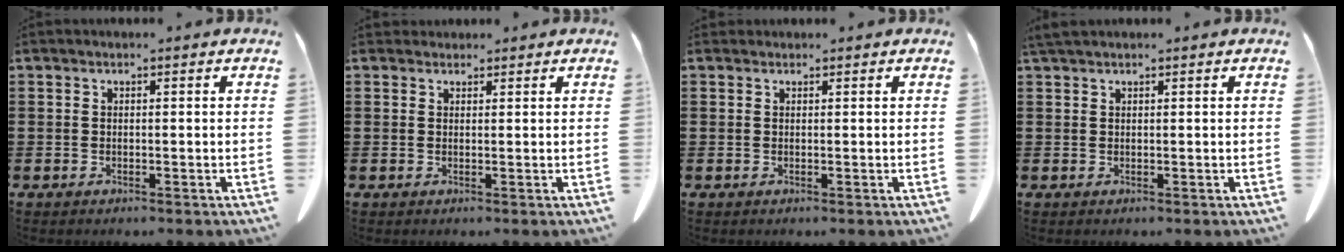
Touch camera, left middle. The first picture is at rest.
{"total": 1.4, "force": [1.2, 0.6, 0.1], "torque": [0.002, -0.003, 0.024]}
{"total": 0.5, "force": [0.5, 0.2, 0.0], "torque": [-0.001, 0.000, 0.010]}
{"total": 1.1, "force": [1.0, 0.1, 0.5], "torque": [-0.013, -0.002, 0.021]}